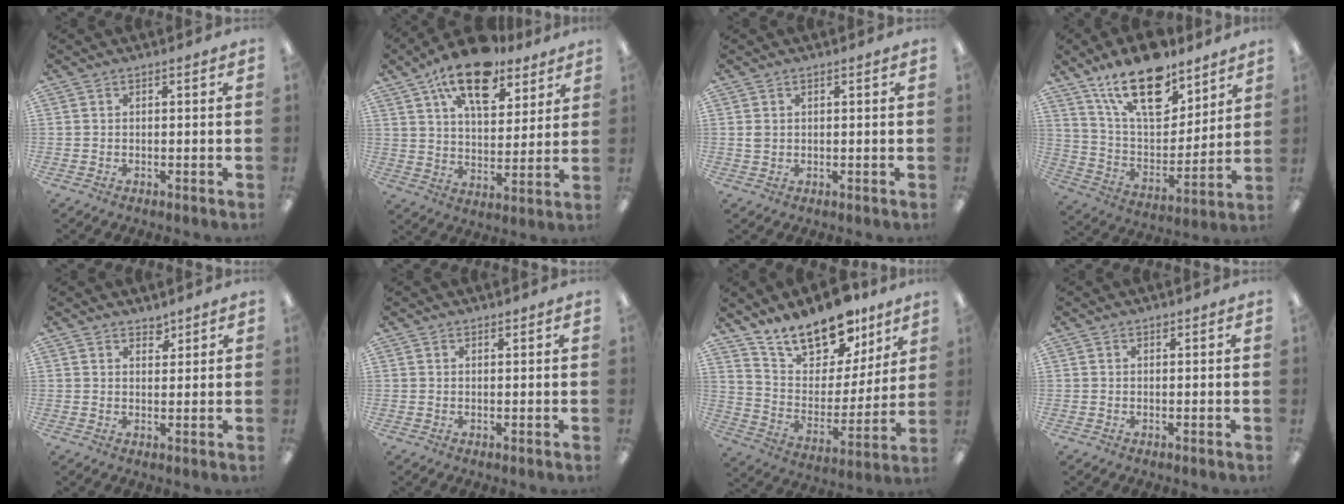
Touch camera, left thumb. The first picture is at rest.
{"total": 17.1, "force": [11.9, 7.7, 9.6], "torque": [-0.153, -0.056, 0.205]}
{"total": 1.5, "force": [0.5, 1.0, 1.0], "torque": [-0.020, 0.004, 0.008]}
{"total": 21.0, "force": [14.0, 9.5, 12.3], "torque": [-0.203, -0.077, 0.246]}
{"total": 2.5, "force": [2.2, 1.0, 0.5], "torque": [0.005, -0.015, 0.038]}
{"total": 0.8, "force": [0.7, 0.3, 0.2], "torque": [-0.005, 0.000, 0.014]}
{"total": 18.1, "force": [14.4, 8.4, 7.0], "torque": [-0.119, -0.102, 0.257]}
{"total": 0.7, "force": [0.6, 0.3, 0.3], "torque": [-0.006, 0.002, 0.010]}